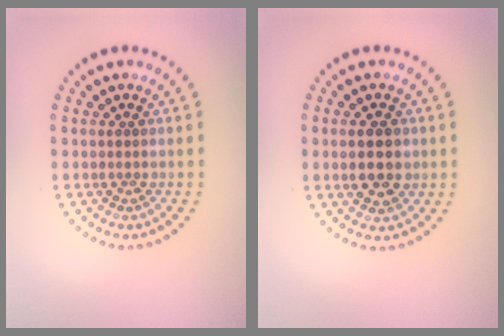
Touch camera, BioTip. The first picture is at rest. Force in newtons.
{"total": 3.2, "press": 3.2, "slide": 0.1}